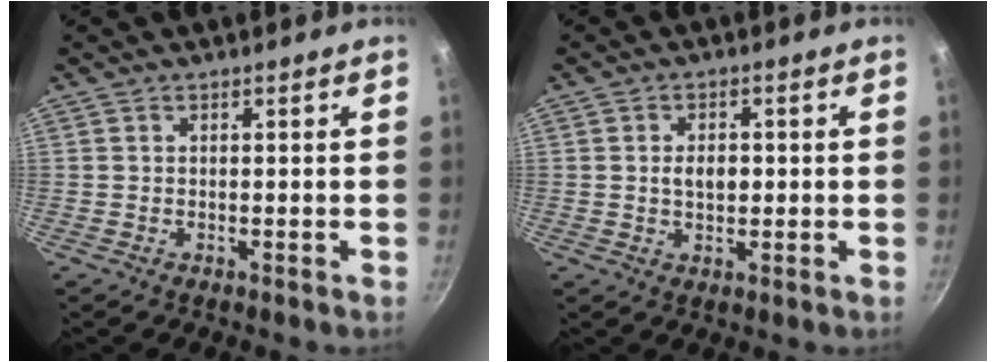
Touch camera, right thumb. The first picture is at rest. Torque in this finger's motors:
{"motor_torque": [0.00, 0.03, -0.01, 0.09, 0.11]}